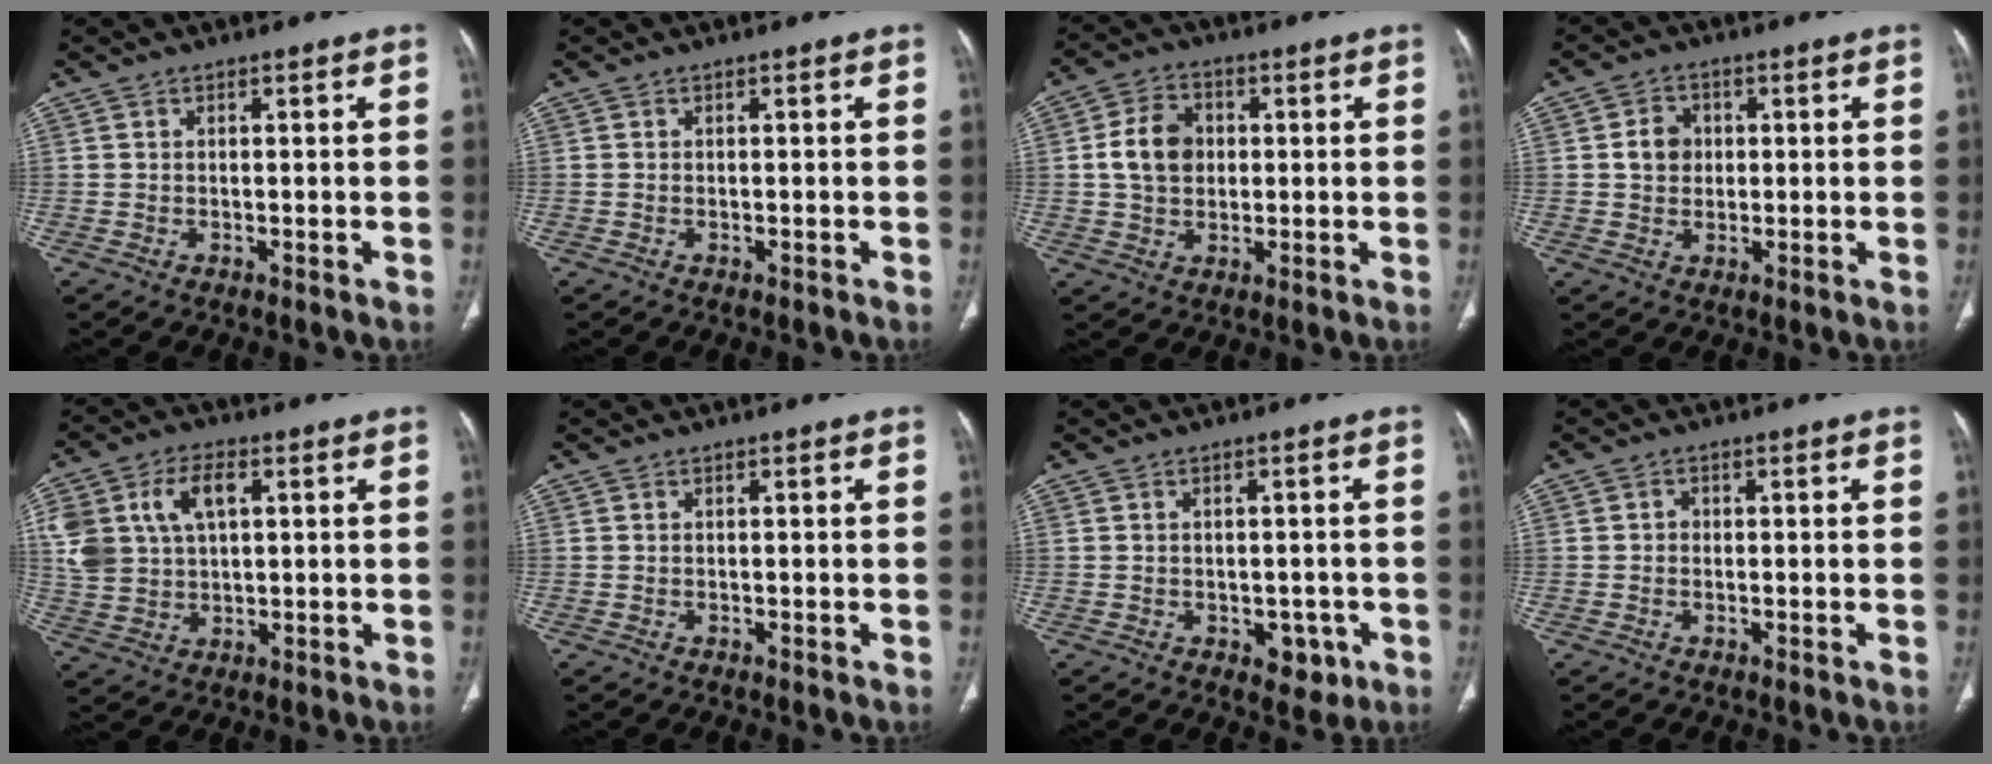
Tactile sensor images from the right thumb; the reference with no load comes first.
{"total": 0.6, "force": [-0.5, -0.2, 0.2], "torque": [-0.009, 0.003, -0.010]}
{"total": 8.6, "force": [0.8, 6.7, 5.3], "torque": [-0.076, 0.008, 0.010]}
{"total": 4.8, "force": [0.6, 4.1, 2.3], "torque": [-0.022, 0.005, 0.006]}
{"total": 13.6, "force": [3.9, 8.8, 9.5], "torque": [-0.199, 0.008, 0.081]}
{"total": 0.0}
{"total": 4.3, "force": [-1.6, 2.9, 2.7], "torque": [-0.010, 0.006, -0.014]}
{"total": 1.1, "force": [-0.1, 1.0, 0.5], "torque": [-0.002, 0.004, -0.004]}